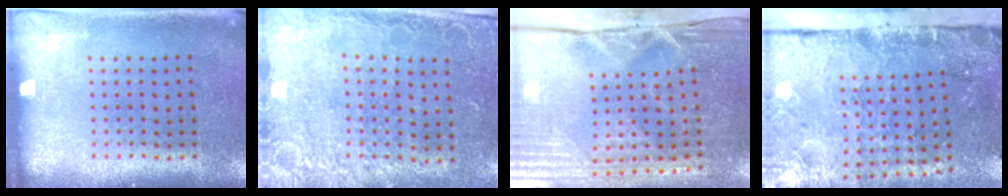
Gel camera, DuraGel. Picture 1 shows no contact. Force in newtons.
{"total": 2.5, "press": 2.0, "slide": 1.5}
{"total": 4.7, "press": 4.0, "slide": 2.5}
{"total": 4.9, "press": 3.7, "slide": 3.2}